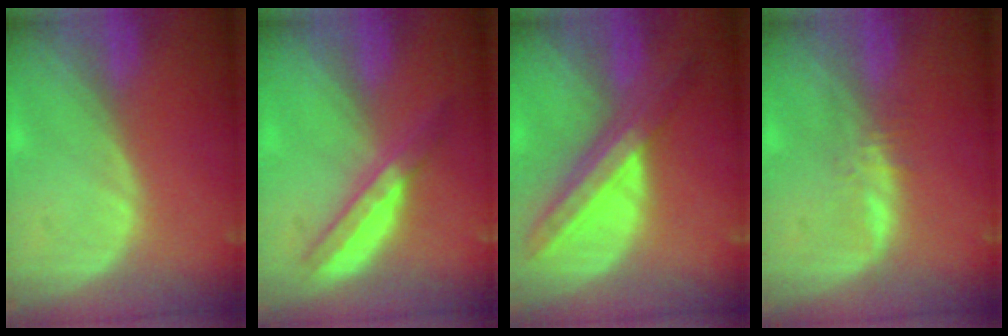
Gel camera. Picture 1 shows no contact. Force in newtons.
{"total": 4.9, "press": 4.8, "slide": 0.7}
{"total": 8.4, "press": 7.4, "slide": 3.8}
{"total": 2.4, "press": 2.4, "slide": 0.2}